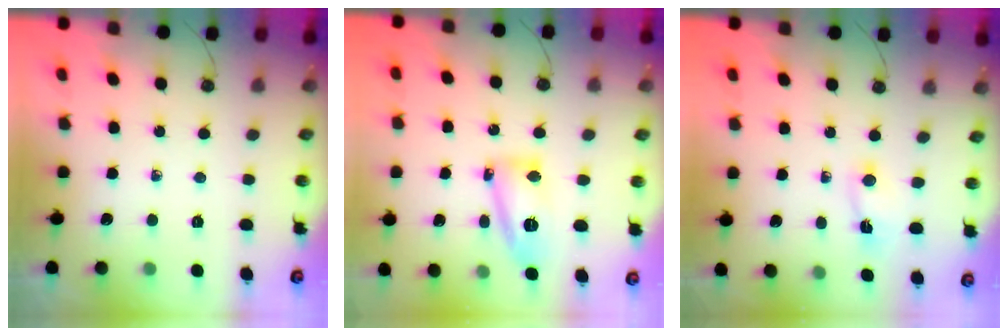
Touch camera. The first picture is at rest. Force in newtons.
{"total": 13.5, "press": 13.4, "slide": 1.4}
{"total": 1.4, "press": 1.4, "slide": 0.3}